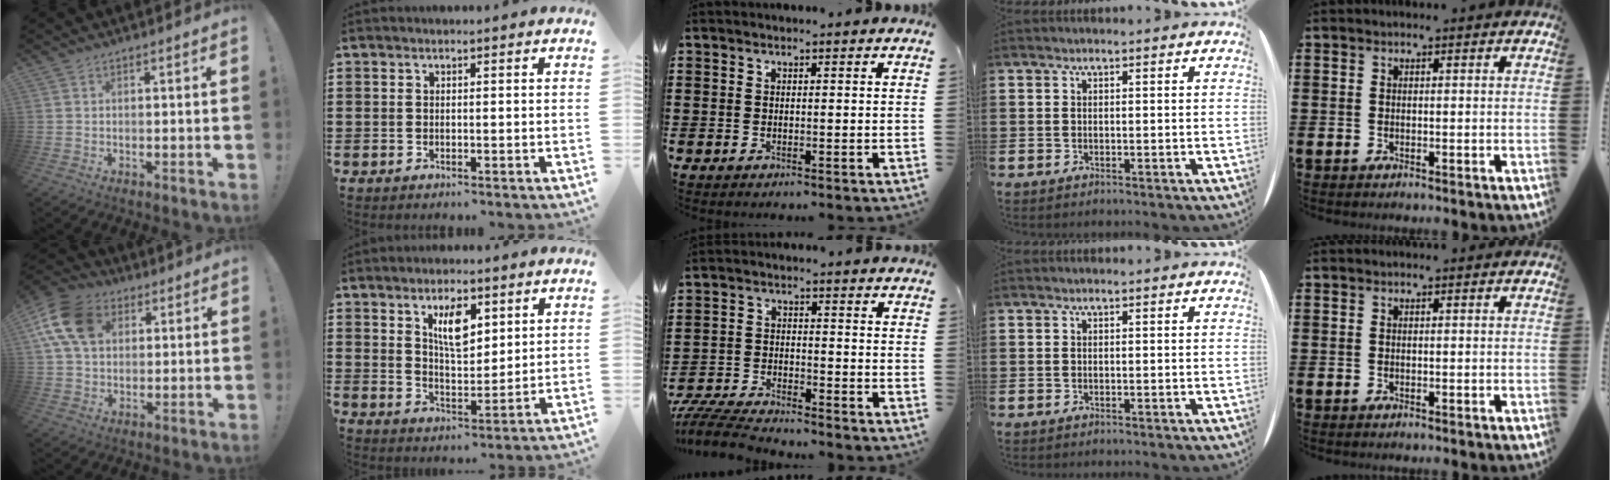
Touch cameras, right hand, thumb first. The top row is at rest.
{"thumb": {"total": 15.0, "force": [4.8, 11.0, 9.0], "torque": [-0.163, -0.004, 0.095]}, "index": {"total": 6.5, "force": [3.2, 2.8, 4.9], "torque": [-0.090, 0.001, 0.053]}, "middle": {"total": 6.5, "force": [-6.2, 0.5, 1.8], "torque": [-0.049, -0.003, -0.124]}}